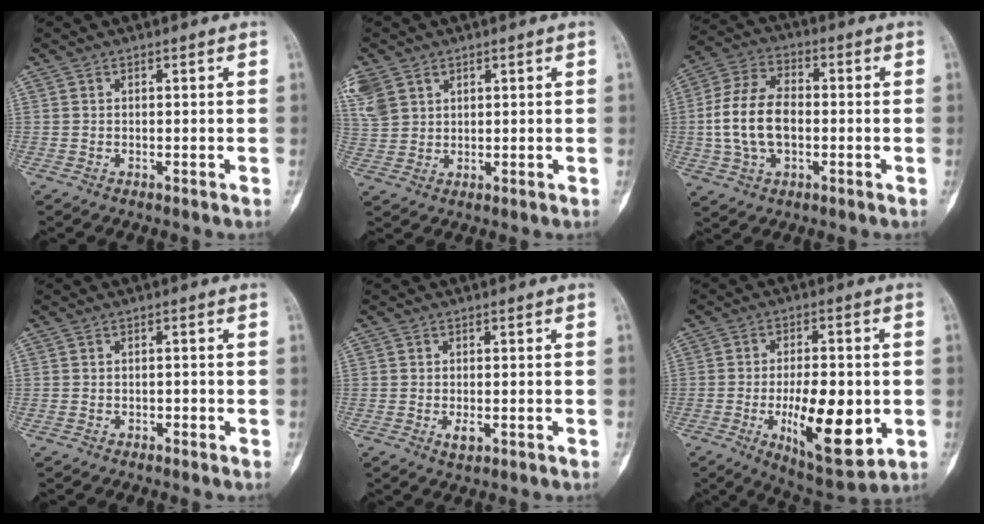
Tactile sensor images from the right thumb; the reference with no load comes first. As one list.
[{"total": 8.9, "force": [4.2, 6.9, 3.8], "torque": [-0.097, 0.007, 0.094]}, {"total": 12.8, "force": [-1.1, 8.1, 9.9], "torque": [-0.191, 0.024, -0.025]}, {"total": 0.8, "force": [-0.5, 0.6, 0.2], "torque": [-0.007, 0.004, -0.012]}, {"total": 2.1, "force": [-0.6, 1.1, 1.7], "torque": [-0.028, -0.002, -0.009]}, {"total": 16.3, "force": [-3.4, 6.6, 14.5], "torque": [-0.208, -0.007, -0.042]}]